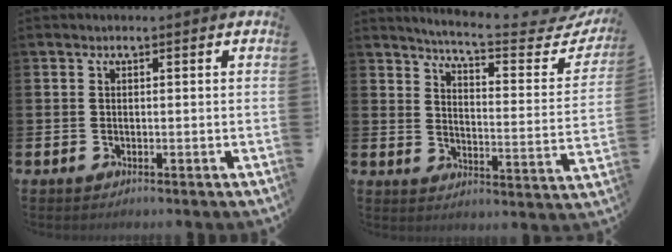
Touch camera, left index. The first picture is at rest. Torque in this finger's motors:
{"motor_torque": [0.86, -1.28, 0.13, 0.01]}